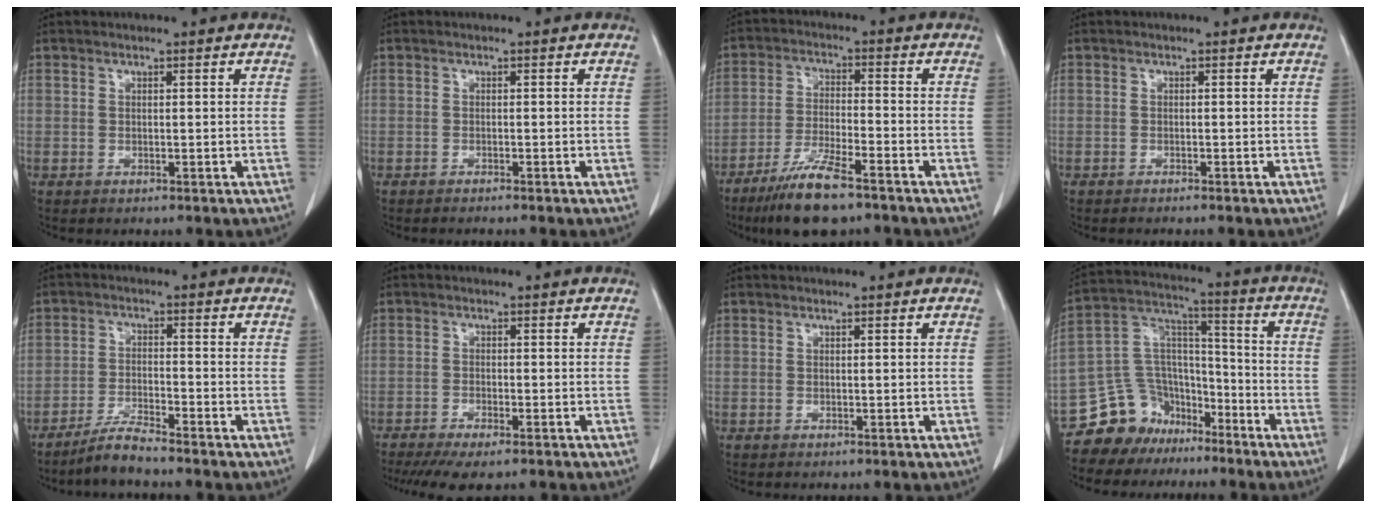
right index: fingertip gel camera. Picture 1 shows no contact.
{"total": 2.1, "force": [-1.8, -0.2, 0.9], "torque": [-0.012, 0.001, -0.022]}
{"total": 9.9, "force": [-7.1, 1.4, 6.7], "torque": [-0.130, -0.024, -0.130]}
{"total": 1.7, "force": [-1.5, -0.2, 0.8], "torque": [-0.010, 0.001, -0.018]}
{"total": 4.2, "force": [-3.9, 0.0, 1.6], "torque": [-0.031, -0.011, -0.078]}
{"total": 7.8, "force": [-6.2, 1.3, 4.6], "torque": [-0.065, -0.013, -0.095]}
{"total": 0.0}
{"total": 11.9, "force": [-8.9, 7.7, 1.4], "torque": [-0.032, 0.079, -0.156]}